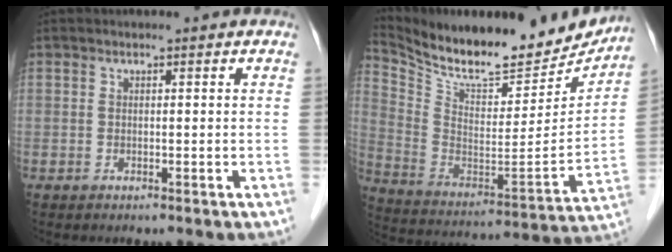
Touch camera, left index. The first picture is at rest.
{"total": 22.3, "force": [19.9, 5.4, 8.5], "torque": [-0.152, -0.031, 0.309]}